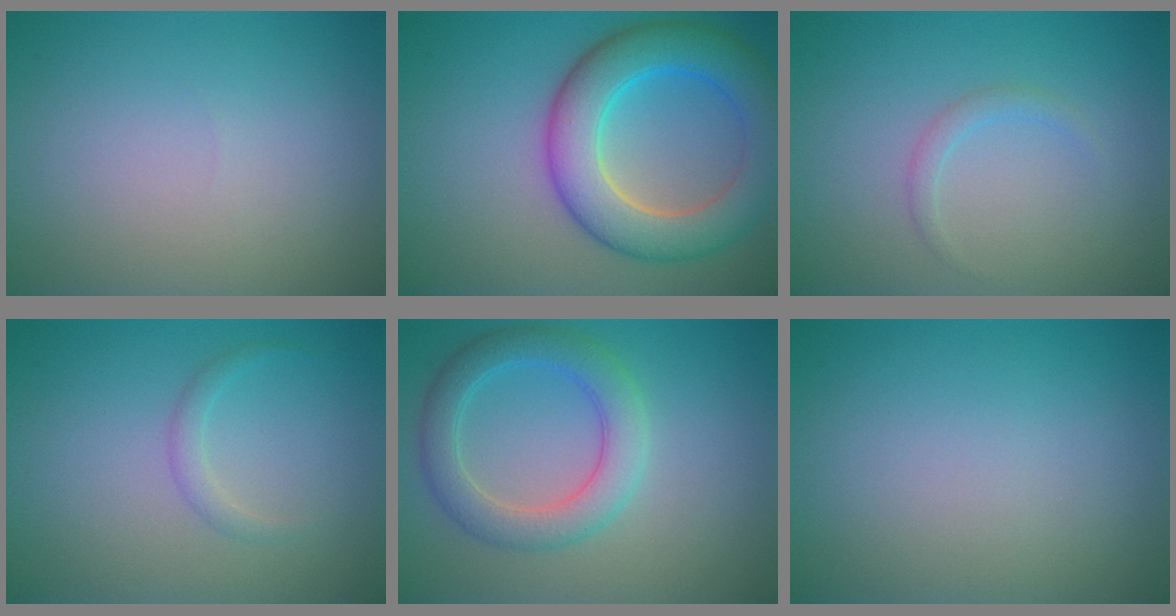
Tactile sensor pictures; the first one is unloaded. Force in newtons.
{"total": 8.1, "press": 8.1, "slide": 0.4}
{"total": 1.1, "press": 1.1, "slide": 0.1}
{"total": 1.1, "press": 1.1, "slide": 0.1}
{"total": 3.6, "press": 3.6, "slide": 0.3}
{"total": 0.0}